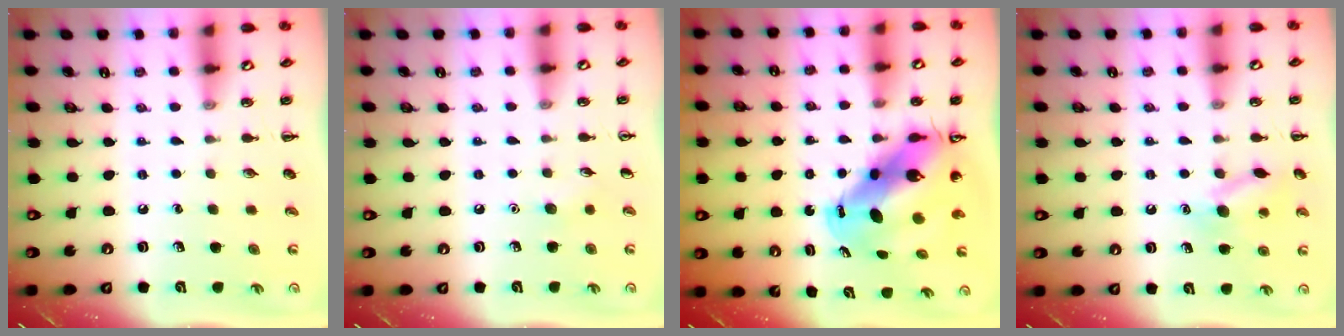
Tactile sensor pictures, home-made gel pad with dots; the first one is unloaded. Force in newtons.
{"total": 4.1, "press": 3.9, "slide": 1.3}
{"total": 13.6, "press": 13.1, "slide": 3.7}
{"total": 11.1, "press": 11.0, "slide": 1.7}